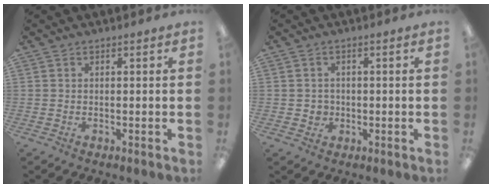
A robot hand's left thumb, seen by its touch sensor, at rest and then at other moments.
{"total": 2.6, "force": [-0.1, 2.5, 0.4], "torque": [-0.003, 0.001, -0.006]}